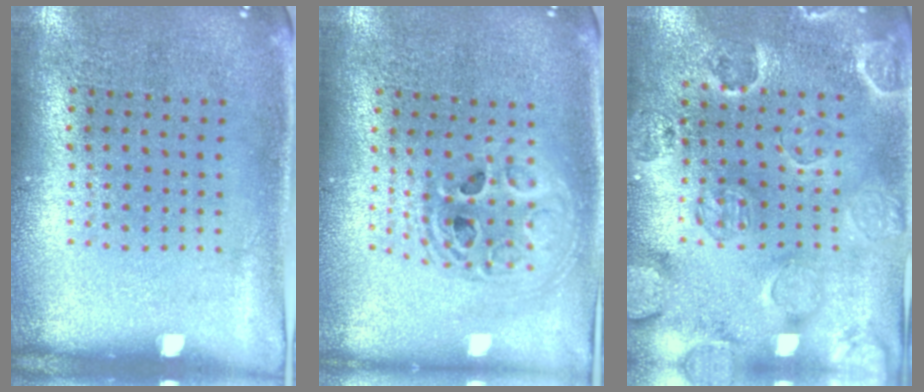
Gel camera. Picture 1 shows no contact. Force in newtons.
{"total": 1.9, "press": 1.6, "slide": 1.1}
{"total": 2.4, "press": 2.1, "slide": 1.1}